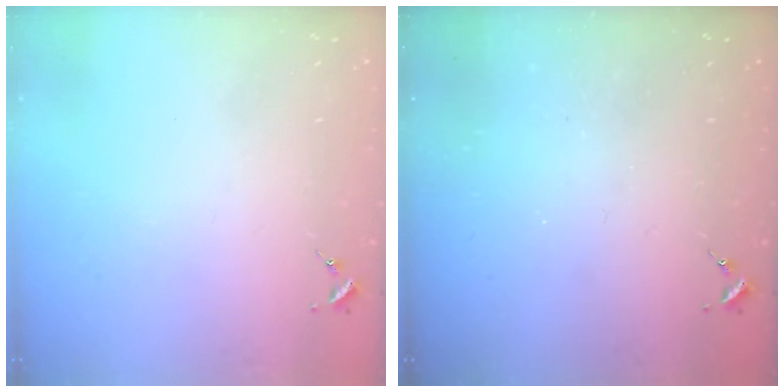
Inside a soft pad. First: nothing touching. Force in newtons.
{"total": 0.0}